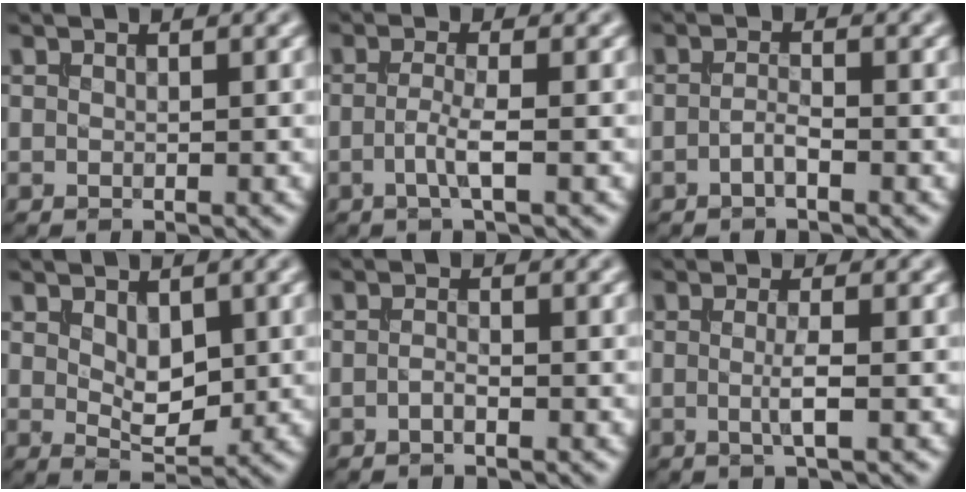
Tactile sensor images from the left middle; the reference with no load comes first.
{"total": 2.2, "force": [-0.5, 0.4, 2.1], "torque": [-0.043, 0.000, -0.015]}
{"total": 1.3, "force": [-0.6, 0.3, 1.1], "torque": [-0.022, 0.002, -0.015]}
{"total": 3.2, "force": [0.7, 1.8, 2.5], "torque": [-0.043, -0.007, 0.017]}
{"total": 0.9, "force": [-0.4, 0.3, 0.7], "torque": [-0.016, -0.001, -0.009]}
{"total": 1.9, "force": [-0.2, 0.3, 1.9], "torque": [-0.036, -0.007, -0.006]}